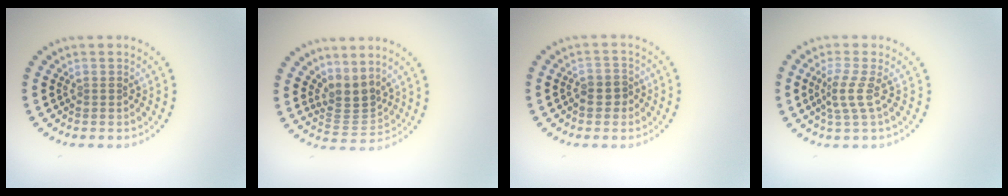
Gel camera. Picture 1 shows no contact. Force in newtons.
{"total": 2.8, "press": 2.0, "slide": 1.9}
{"total": 2.0, "press": 1.9, "slide": 0.8}
{"total": 2.3, "press": 1.5, "slide": 1.7}